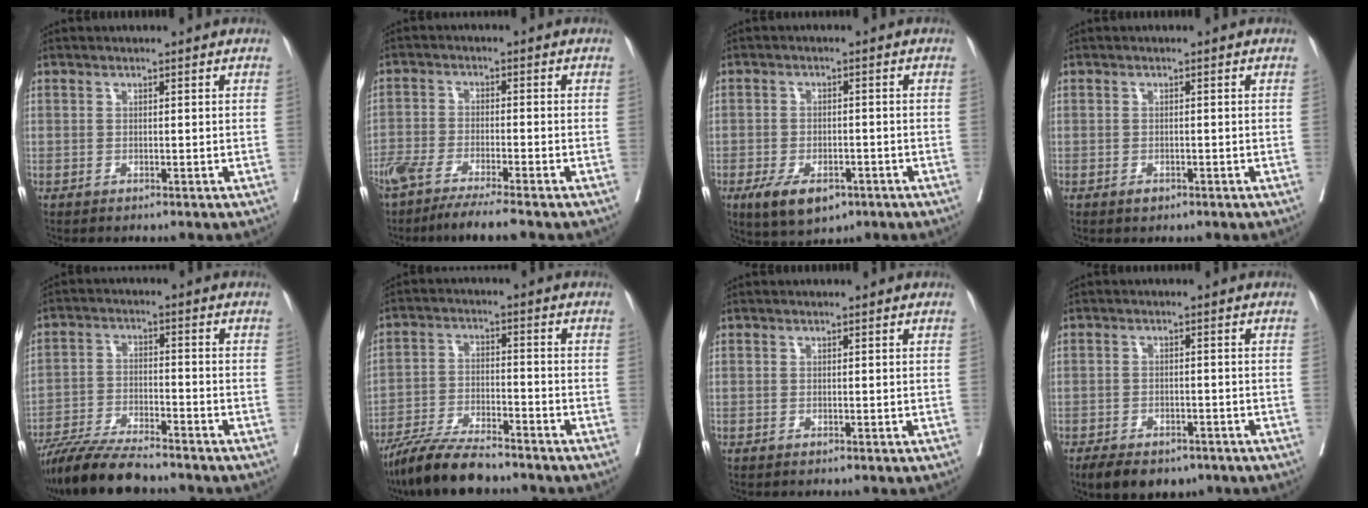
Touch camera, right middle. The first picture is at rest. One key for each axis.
{"total": 8.9, "fx": -7.3, "fy": 0.1, "fz": 5.2, "tx": -0.081, "ty": -0.021, "tz": -0.123}
{"total": 7.6, "fx": -4.3, "fy": 3.7, "fz": 5.0, "tx": -0.083, "ty": -0.006, "tz": -0.065}
{"total": 1.1, "fx": -0.7, "fy": 0.6, "fz": 0.6, "tx": -0.007, "ty": 0.001, "tz": -0.007}
{"total": 10.7, "fx": -9.4, "fy": 1.1, "fz": 5.0, "tx": -0.083, "ty": -0.023, "tz": -0.166}
{"total": 10.6, "fx": -9.1, "fy": 1.7, "fz": 5.2, "tx": -0.092, "ty": -0.022, "tz": -0.166}
{"total": 0.0}
{"total": 9.8, "fx": -6.9, "fy": 5.1, "fz": 4.8, "tx": -0.073, "ty": -0.002, "tz": -0.101}